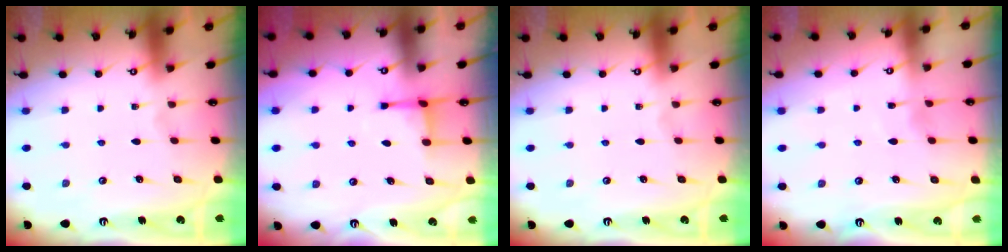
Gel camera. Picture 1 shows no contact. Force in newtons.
{"total": 2.9, "press": 2.8, "slide": 0.7}
{"total": 0.0}
{"total": 4.0, "press": 3.9, "slide": 0.6}